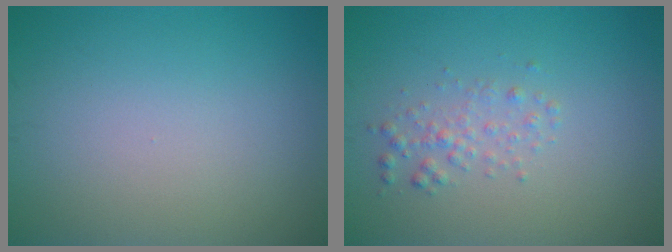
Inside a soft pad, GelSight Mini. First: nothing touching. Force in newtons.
{"total": 1.5, "press": 1.5, "slide": 0.0}